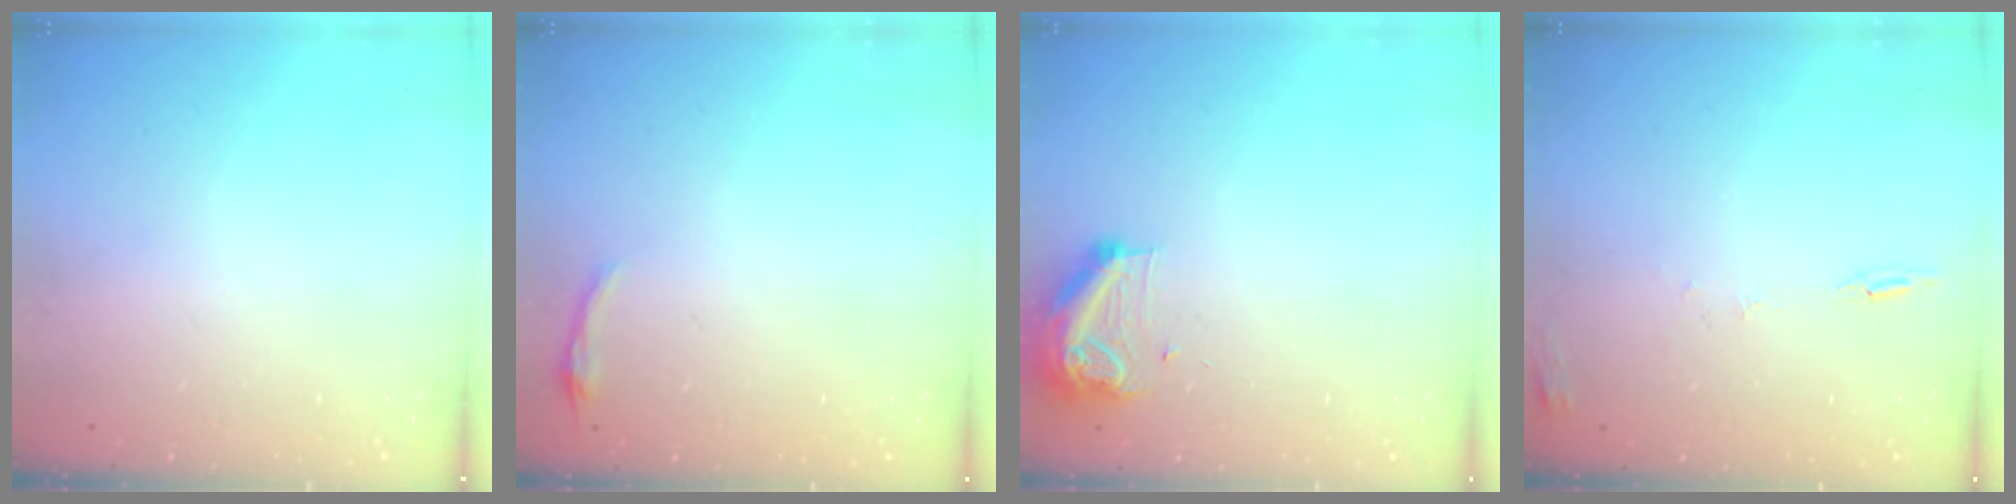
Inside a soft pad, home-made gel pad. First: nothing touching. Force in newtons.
{"total": 3.1, "press": 3.0, "slide": 0.7}
{"total": 9.8, "press": 9.8, "slide": 0.5}
{"total": 6.0, "press": 6.0, "slide": 0.6}